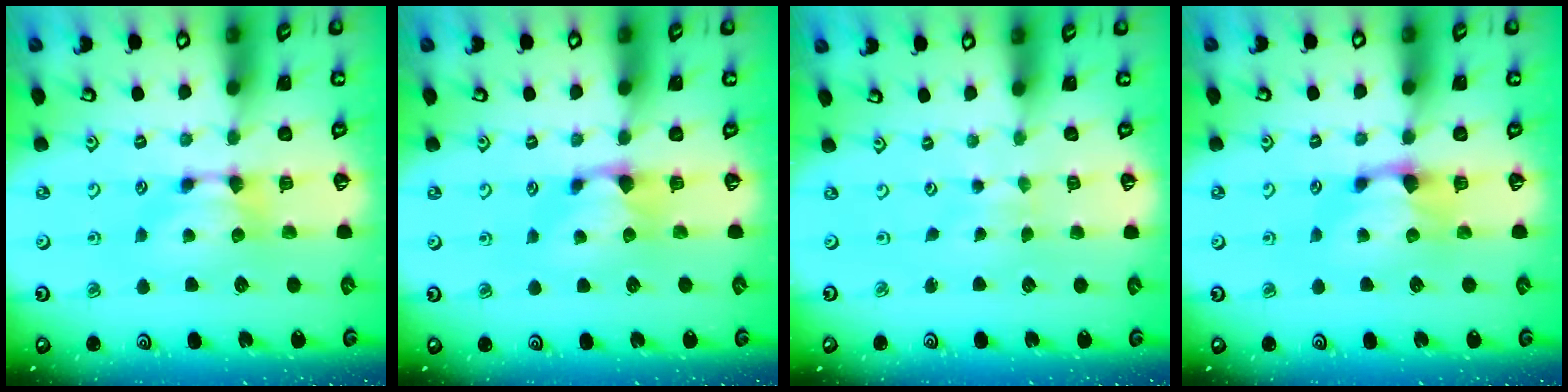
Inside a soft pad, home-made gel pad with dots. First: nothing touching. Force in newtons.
{"total": 1.3, "press": 0.7, "slide": 1.0}
{"total": 3.6, "press": 3.6, "slide": 0.1}
{"total": 1.6, "press": 1.2, "slide": 1.0}